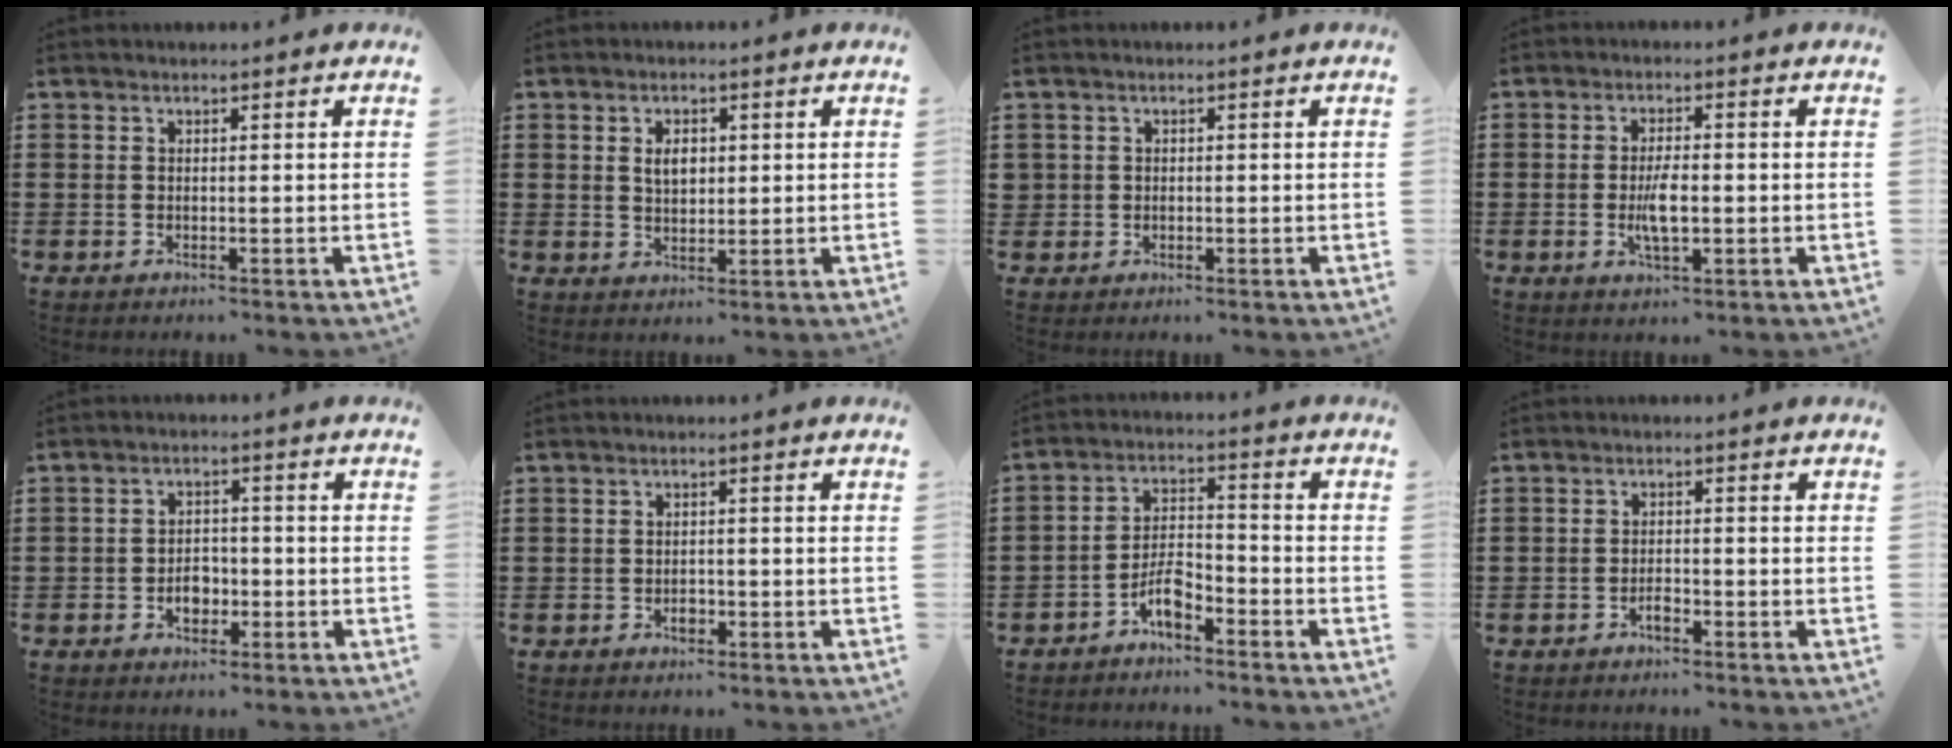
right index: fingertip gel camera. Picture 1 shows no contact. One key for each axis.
{"total": 3.2, "fx": 0.6, "fy": 2.0, "fz": 2.4, "tx": -0.045, "ty": 0.007, "tz": 0.008}
{"total": 1.1, "fx": -0.1, "fy": 1.0, "fz": 0.0, "tx": -0.003, "ty": 0.006, "tz": -0.004}
{"total": 4.8, "fx": -0.7, "fy": 1.7, "fz": 4.5, "tx": -0.093, "ty": -0.003, "tz": -0.017}
{"total": 3.6, "fx": -1.3, "fy": 2.6, "fz": 2.2, "tx": -0.036, "ty": 0.001, "tz": -0.026}
{"total": 1.6, "fx": -0.8, "fy": 1.1, "fz": 0.9, "tx": -0.019, "ty": 0.000, "tz": -0.015}
{"total": 5.3, "fx": -3.6, "fy": 2.0, "fz": 3.4, "tx": -0.080, "ty": 0.007, "tz": -0.074}
{"total": 1.7, "fx": -1.2, "fy": 0.7, "fz": 1.0, "tx": -0.022, "ty": 0.000, "tz": -0.023}